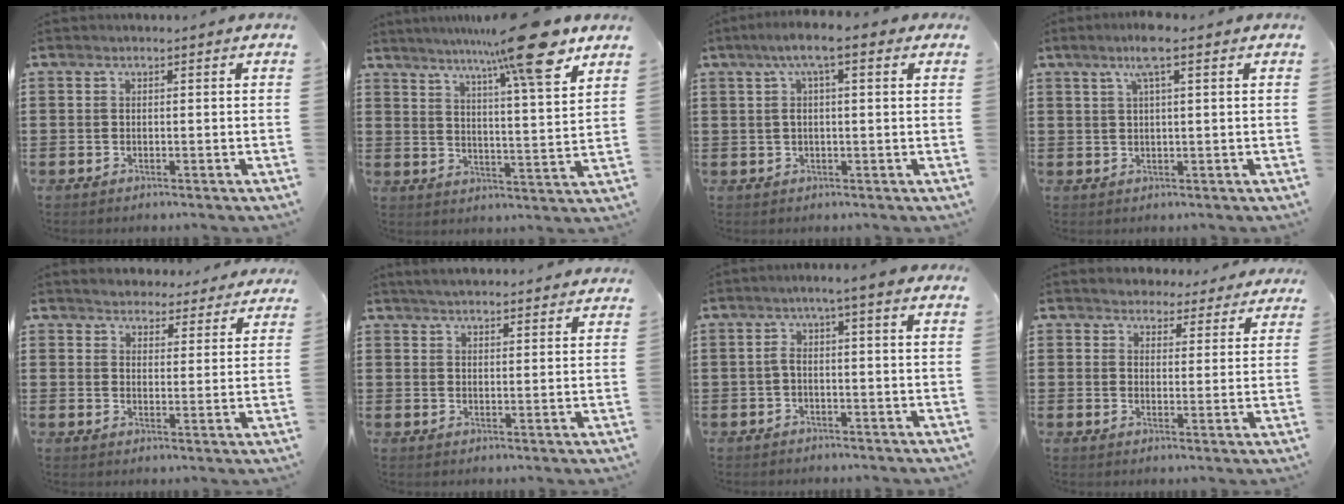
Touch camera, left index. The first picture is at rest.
{"total": 12.9, "force": [9.5, 0.6, 8.7], "torque": [-0.145, -0.042, 0.150]}
{"total": 5.5, "force": [2.3, 0.8, 5.0], "torque": [-0.100, 0.007, 0.036]}
{"total": 4.6, "force": [2.4, 0.2, 3.9], "torque": [-0.081, 0.004, 0.039]}
{"total": 3.7, "force": [3.7, 0.5, -0.2], "torque": [-0.014, -0.017, 0.065]}
{"total": 3.6, "force": [3.6, 0.0, 0.6], "torque": [-0.021, -0.007, 0.066]}
{"total": 2.9, "force": [-0.9, 0.1, 2.8], "torque": [-0.056, 0.000, -0.022]}
{"total": 4.0, "force": [3.9, 1.0, -0.2], "torque": [-0.014, -0.014, 0.070]}